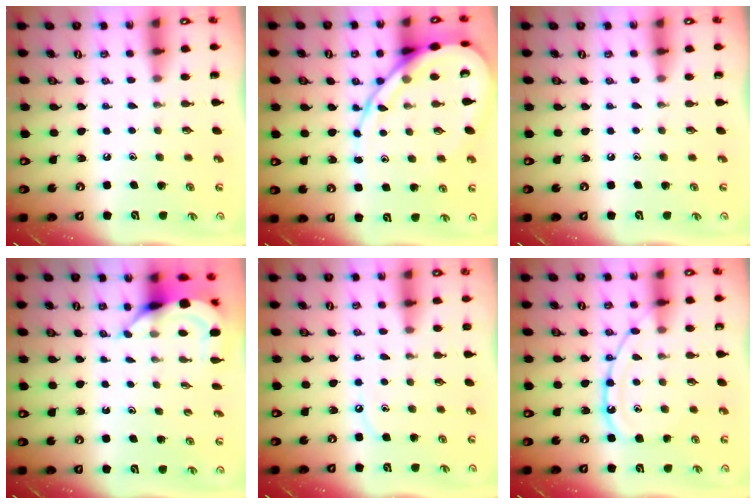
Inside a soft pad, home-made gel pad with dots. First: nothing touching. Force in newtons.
{"total": 14.0, "press": 13.9, "slide": 1.0}
{"total": 0.0}
{"total": 7.0, "press": 6.9, "slide": 0.5}
{"total": 5.6, "press": 5.6, "slide": 0.7}
{"total": 12.5, "press": 12.5, "slide": 1.2}